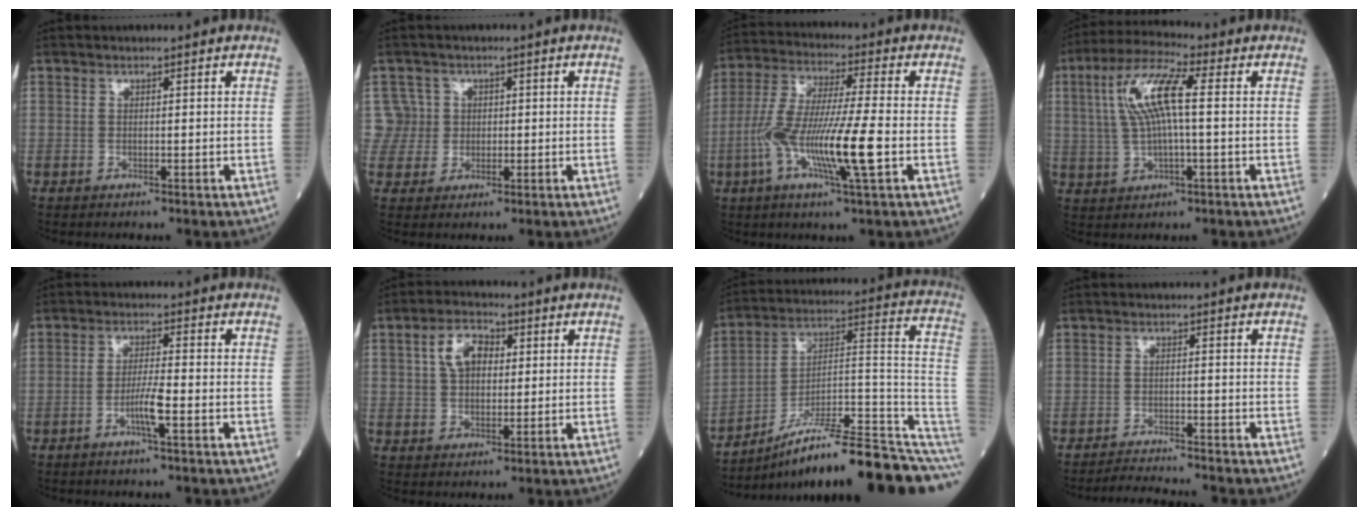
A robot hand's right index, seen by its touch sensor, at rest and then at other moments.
{"total": 5.9, "force": [1.7, 5.6, -0.5], "torque": [0.027, 0.018, 0.036]}
{"total": 13.3, "force": [-3.5, 0.4, 12.8], "torque": [-0.258, -0.008, -0.073]}
{"total": 10.0, "force": [1.6, 1.8, 9.7], "torque": [-0.206, 0.020, 0.030]}
{"total": 4.0, "force": [-1.7, -0.2, 3.6], "torque": [-0.071, -0.004, -0.035]}
{"total": 6.4, "force": [1.9, 3.7, 4.8], "torque": [-0.092, 0.017, 0.035]}
{"total": 21.1, "force": [-13.8, 2.6, 15.7], "torque": [-0.150, 0.052, -0.212]}
{"total": 4.8, "force": [-4.7, -0.7, 0.7], "torque": [-0.012, -0.016, -0.077]}